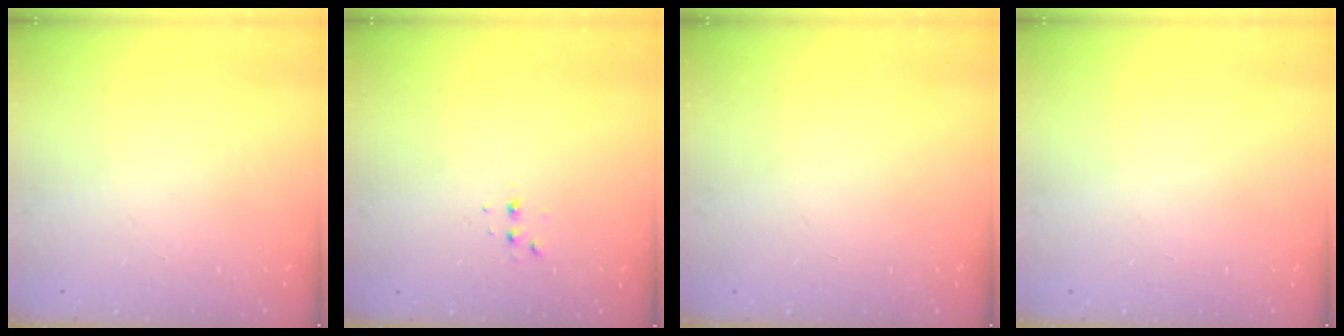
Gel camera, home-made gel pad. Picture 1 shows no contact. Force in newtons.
{"total": 2.8, "press": 2.8, "slide": 0.7}
{"total": 0.0}
{"total": 0.0}